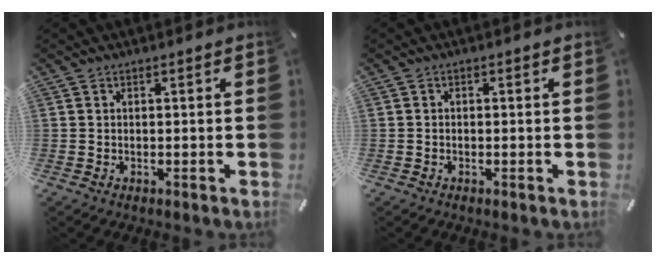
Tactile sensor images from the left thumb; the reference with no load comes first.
{"total": 0.7, "force": [-0.4, 0.4, 0.4], "torque": [-0.007, 0.001, -0.009]}